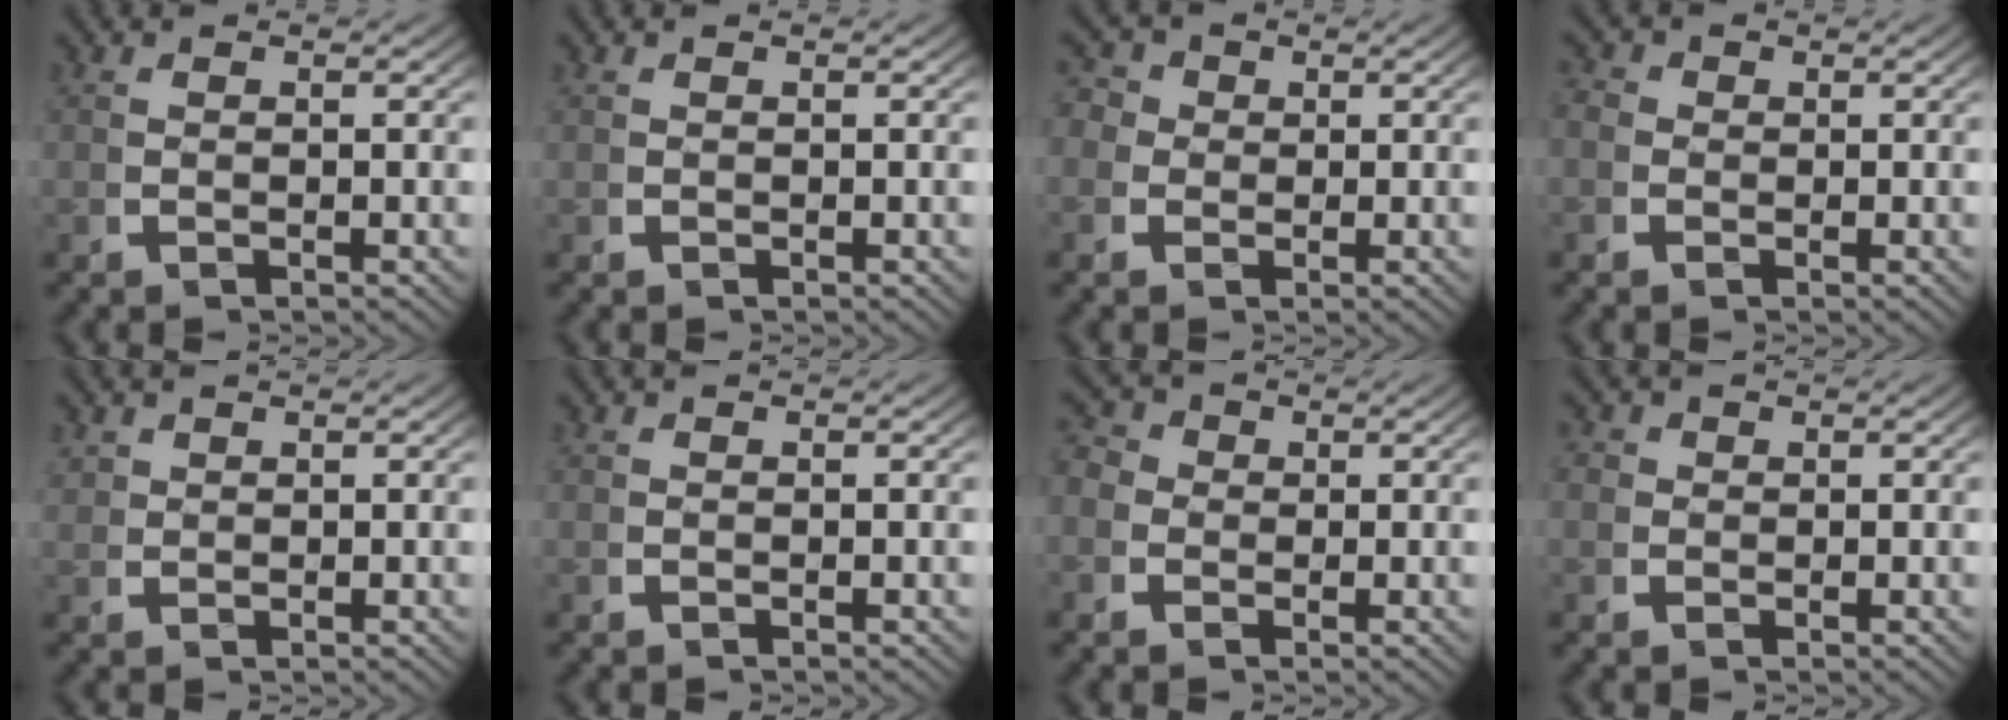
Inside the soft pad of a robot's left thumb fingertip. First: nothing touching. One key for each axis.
{"total": 0.0}
{"total": 3.5, "fx": 0.7, "fy": 3.3, "fz": 1.1, "tx": -0.024, "ty": -0.008, "tz": 0.004}
{"total": 1.8, "fx": -0.1, "fy": 1.8, "fz": 0.2, "tx": -0.002, "ty": -0.007, "tz": -0.009}
{"total": 1.2, "fx": 1.2, "fy": 0.4, "fz": -0.2, "tx": 0.006, "ty": 0.000, "tz": 0.028}
{"total": 0.0}
{"total": 3.0, "fx": 0.1, "fy": 2.9, "fz": 1.0, "tx": -0.018, "ty": -0.007, "tz": -0.008}
{"total": 1.7, "fx": 0.3, "fy": 1.7, "fz": 0.2, "tx": -0.009, "ty": -0.012, "tz": 0.003}